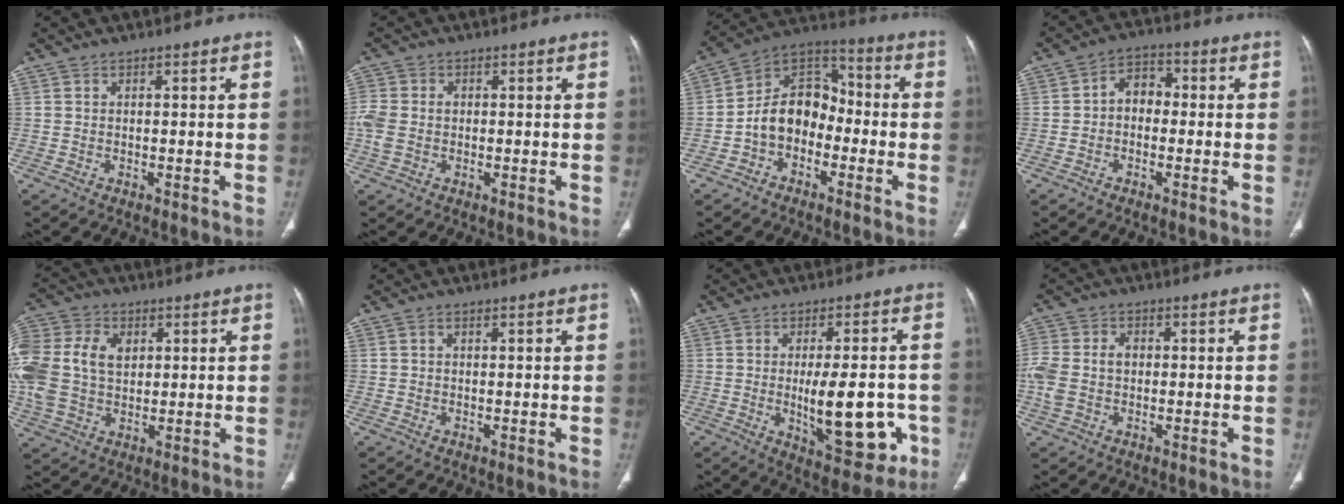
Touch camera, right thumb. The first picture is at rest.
{"total": 4.9, "force": [-0.4, 3.6, 3.2], "torque": [-0.089, 0.014, -0.005]}
{"total": 12.0, "force": [-3.2, 9.1, 7.2], "torque": [-0.095, 0.053, -0.071]}
{"total": 5.4, "force": [-0.5, 4.1, 3.5], "torque": [-0.032, 0.023, -0.024]}
{"total": 20.6, "force": [3.7, 15.3, 13.4], "torque": [-0.341, 0.029, 0.079]}
{"total": 0.6, "force": [0.3, 0.3, 0.4], "torque": [-0.006, 0.000, 0.004]}
{"total": 14.9, "force": [-2.9, 6.2, 13.2], "torque": [-0.163, -0.001, -0.028]}
{"total": 8.0, "force": [-0.2, 5.8, 5.5], "torque": [-0.134, 0.022, -0.001]}